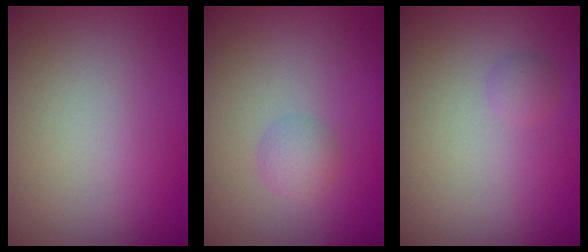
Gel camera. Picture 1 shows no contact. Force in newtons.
{"total": 1.5, "press": 1.5, "slide": 0.1}
{"total": 0.7, "press": 0.7, "slide": 0.1}